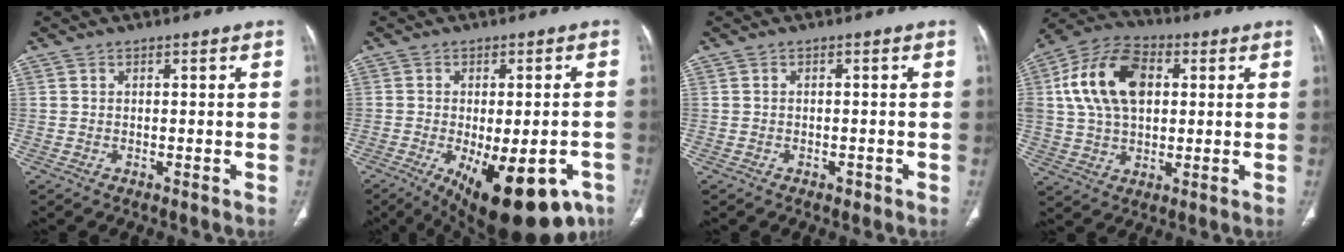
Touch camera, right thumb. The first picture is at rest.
{"total": 19.5, "force": [-9.3, 8.3, 15.0], "torque": [-0.163, -0.003, -0.115]}
{"total": 1.1, "force": [-0.6, 0.7, 0.4], "torque": [-0.006, 0.002, -0.009]}
{"total": 16.3, "force": [3.4, 10.3, 12.1], "torque": [-0.217, 0.014, 0.059]}